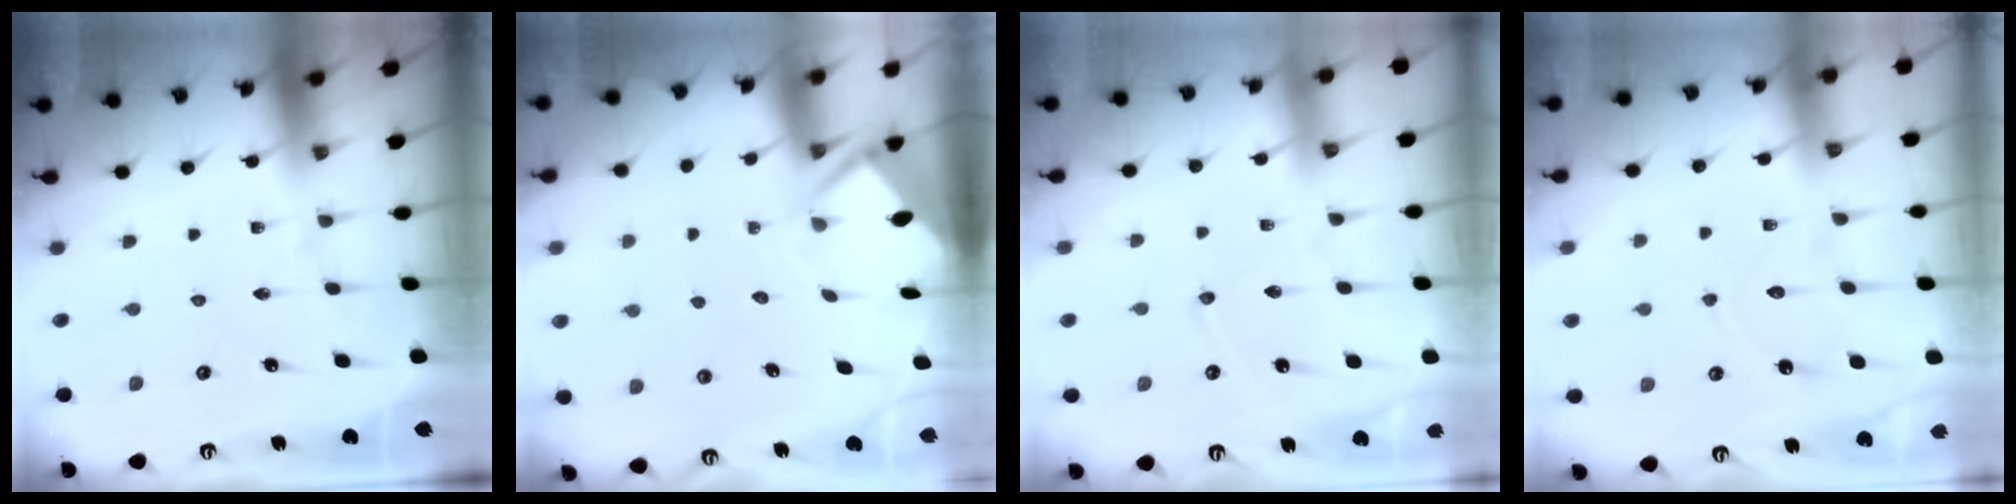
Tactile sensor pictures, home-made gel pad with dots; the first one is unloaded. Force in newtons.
{"total": 3.3, "press": 3.3, "slide": 0.3}
{"total": 4.4, "press": 4.4, "slide": 0.5}
{"total": 7.8, "press": 7.7, "slide": 0.7}